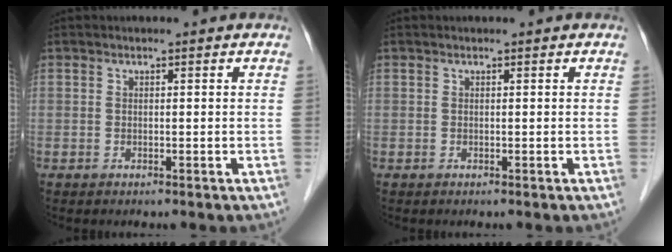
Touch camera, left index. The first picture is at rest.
{"total": 0.0}